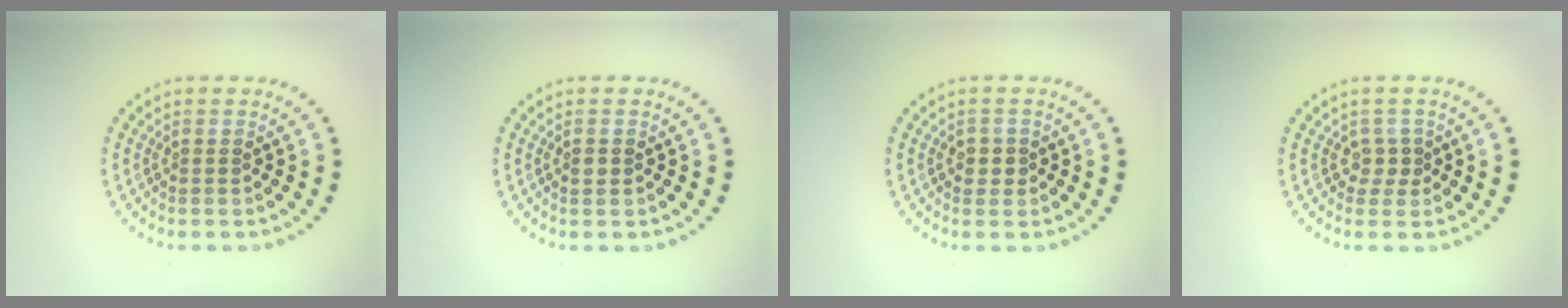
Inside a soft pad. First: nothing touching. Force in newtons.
{"total": 0.7, "press": 0.6, "slide": 0.2}
{"total": 1.3, "press": 1.3, "slide": 0.4}
{"total": 1.5, "press": 1.1, "slide": 1.0}